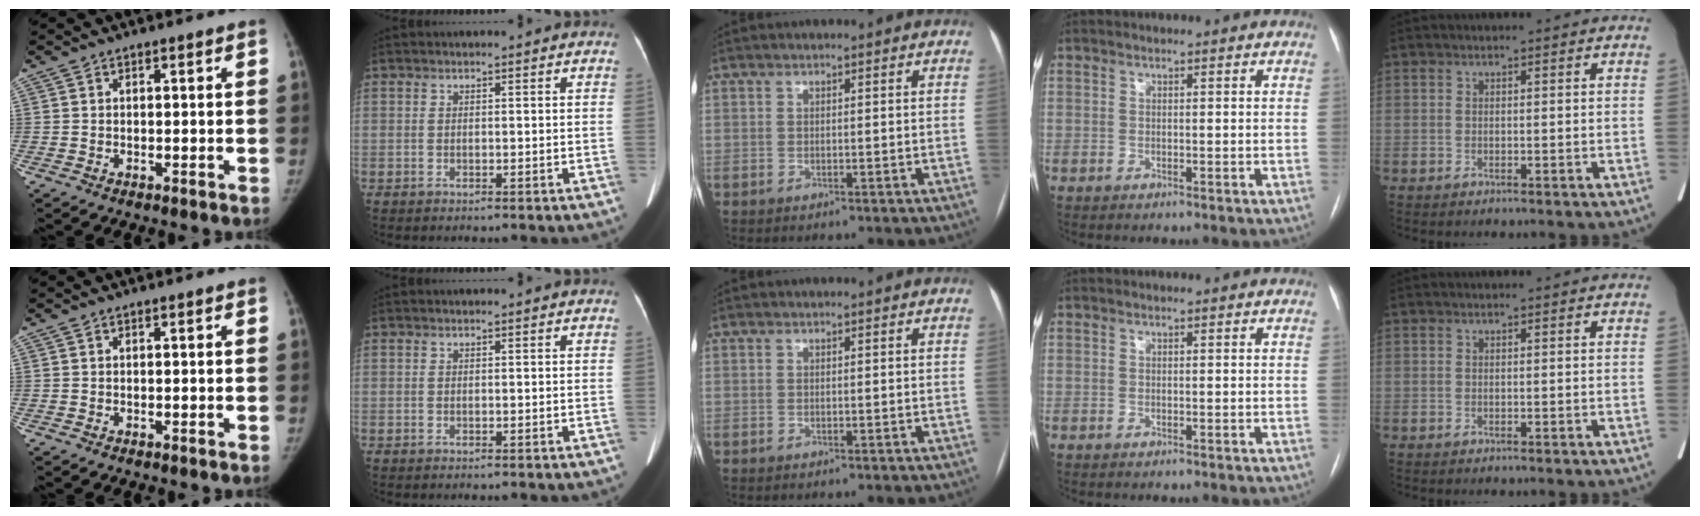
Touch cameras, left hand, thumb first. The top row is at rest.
{}